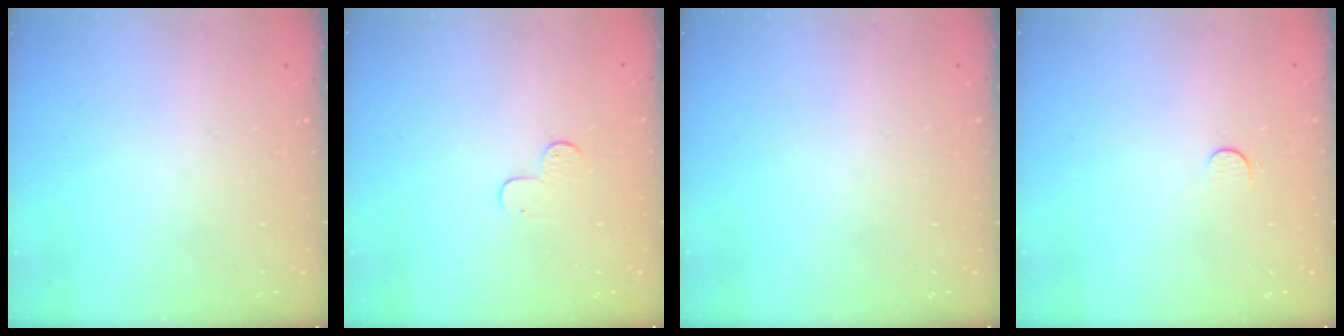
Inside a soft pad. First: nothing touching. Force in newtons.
{"total": 4.6, "press": 4.6, "slide": 0.4}
{"total": 0.0}
{"total": 3.5, "press": 3.5, "slide": 0.3}